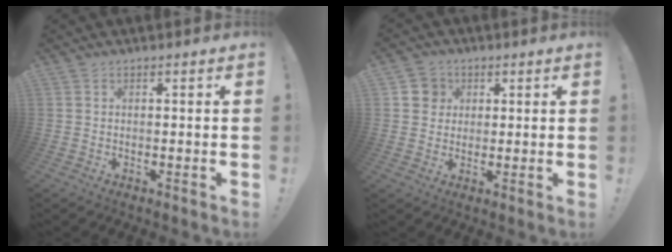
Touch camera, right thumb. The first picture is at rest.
{"total": 6.0, "force": [1.6, 5.5, 1.5], "torque": [-0.014, -0.004, 0.031]}